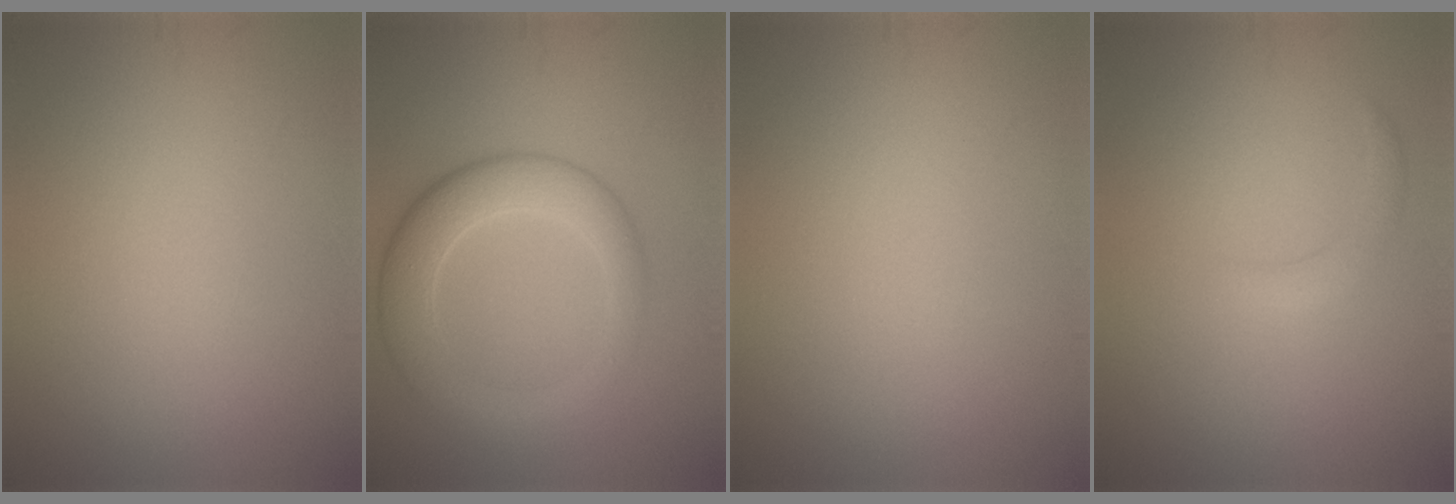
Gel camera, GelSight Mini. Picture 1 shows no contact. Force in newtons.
{"total": 5.8, "press": 5.8, "slide": 0.3}
{"total": 0.0}
{"total": 1.1, "press": 1.1, "slide": 0.1}